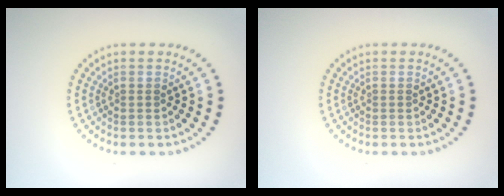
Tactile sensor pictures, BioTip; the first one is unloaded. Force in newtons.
{"total": 0.0}